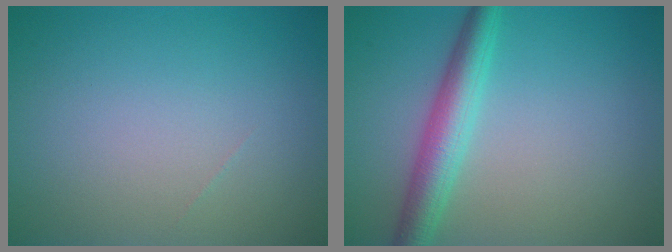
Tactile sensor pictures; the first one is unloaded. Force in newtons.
{"total": 4.1, "press": 4.1, "slide": 0.0}